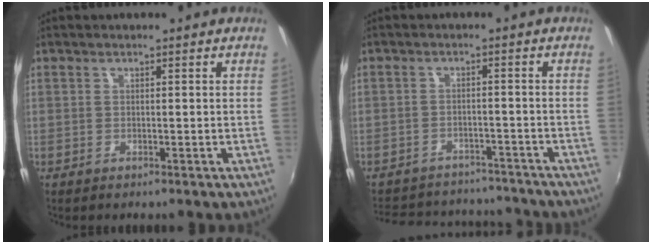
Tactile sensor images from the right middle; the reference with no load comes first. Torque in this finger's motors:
{"motor_torque": [0.41, -0.65, -0.13, -0.07]}